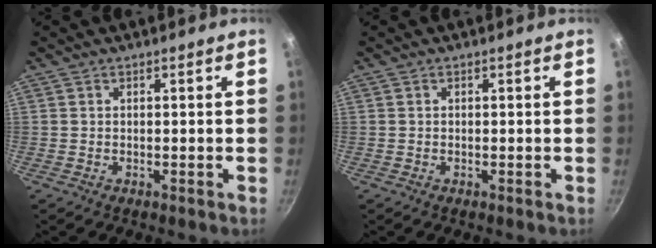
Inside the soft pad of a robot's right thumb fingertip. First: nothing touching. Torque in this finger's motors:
{"motor_torque": [-0.33, -0.01, -0.33, 0.23, -0.03]}